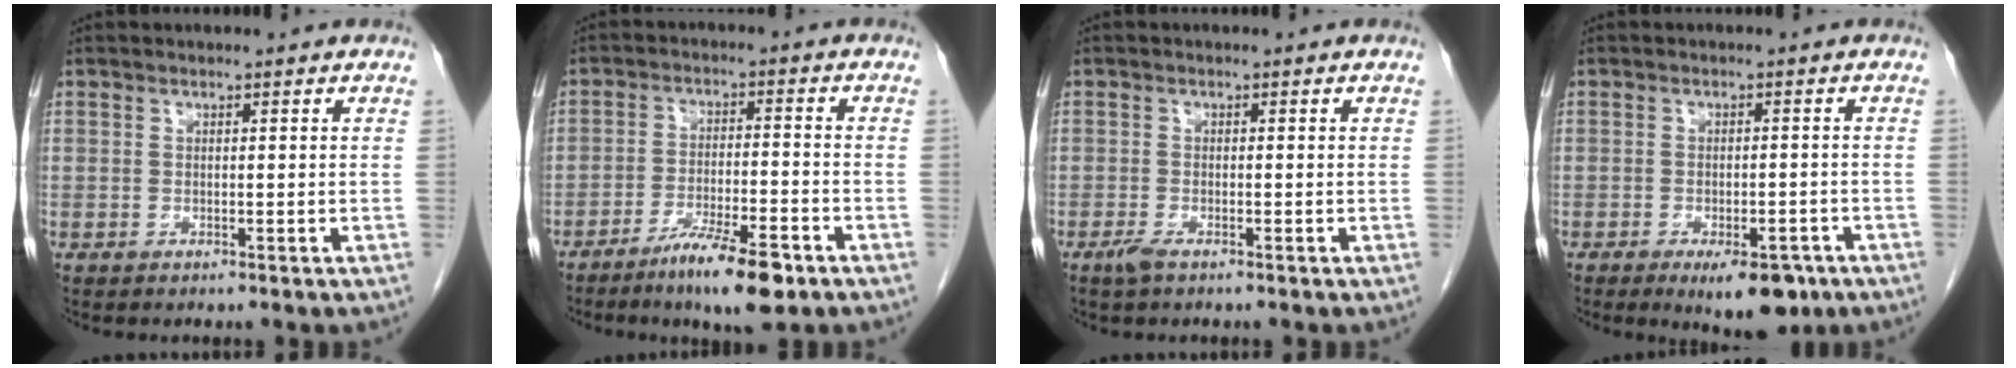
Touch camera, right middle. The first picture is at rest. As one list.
[{"total": 9.3, "force": [-6.1, 1.2, 6.9], "torque": [-0.119, -0.015, -0.099]}, {"total": 1.7, "force": [-1.1, 0.4, 1.2], "torque": [-0.030, -0.003, -0.022]}, {"total": 7.6, "force": [-4.8, 2.8, 5.1], "torque": [-0.062, -0.005, -0.062]}]